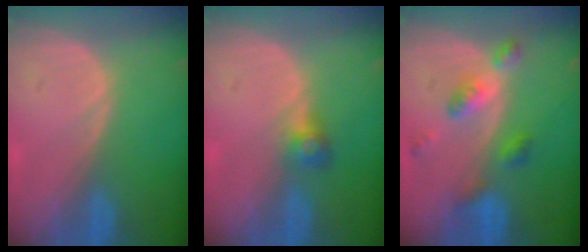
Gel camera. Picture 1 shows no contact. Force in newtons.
{"total": 2.7, "press": 2.6, "slide": 0.8}
{"total": 5.9, "press": 5.1, "slide": 2.9}